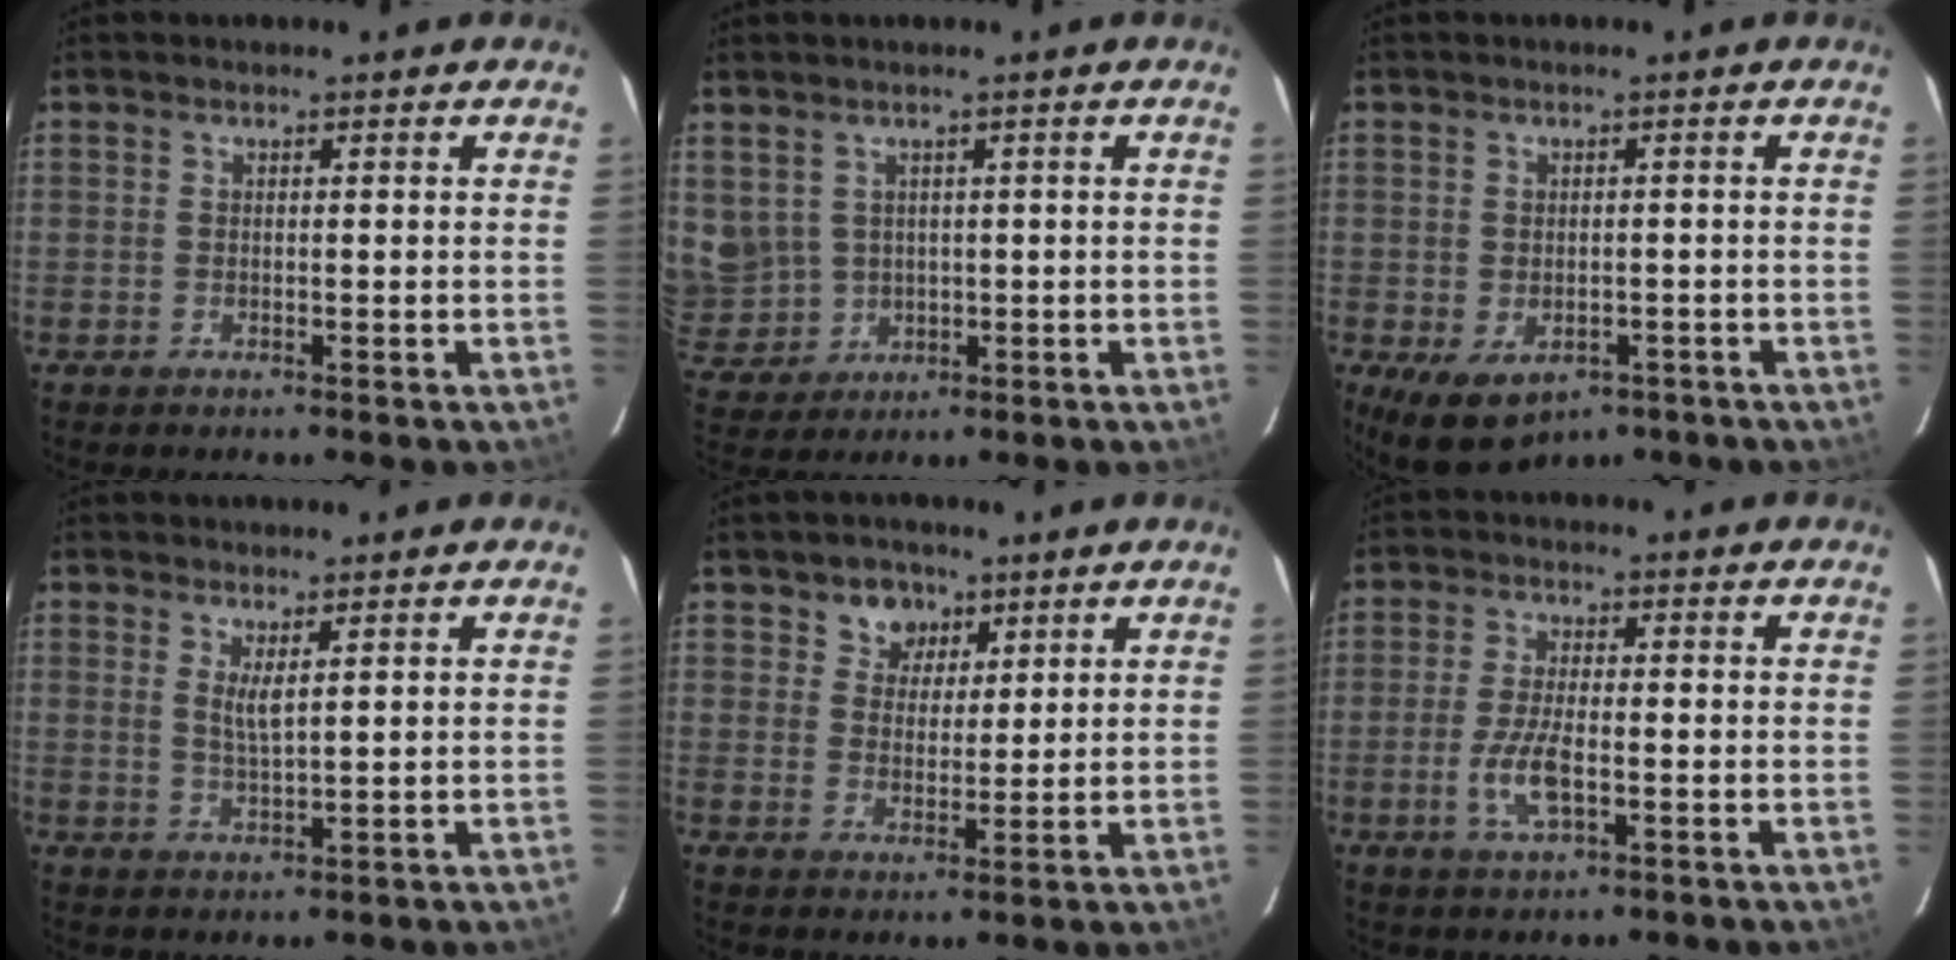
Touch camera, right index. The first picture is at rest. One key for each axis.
{"total": 9.5, "fx": 1.7, "fy": 8.7, "fz": 3.4, "tx": -0.095, "ty": 0.008, "tz": 0.066}
{"total": 8.8, "fx": -4.4, "fy": 5.9, "fz": 4.8, "tx": -0.098, "ty": -0.020, "tz": -0.049}
{"total": 2.9, "fx": 1.2, "fy": 0.5, "fz": 2.6, "tx": -0.049, "ty": -0.006, "tz": 0.020}
{"total": 5.2, "fx": 2.9, "fy": 4.1, "fz": 1.0, "tx": -0.009, "ty": 0.006, "tz": 0.051}
{"total": 6.7, "fx": -2.2, "fy": 2.4, "fz": 5.9, "tx": -0.126, "ty": -0.004, "tz": -0.042}